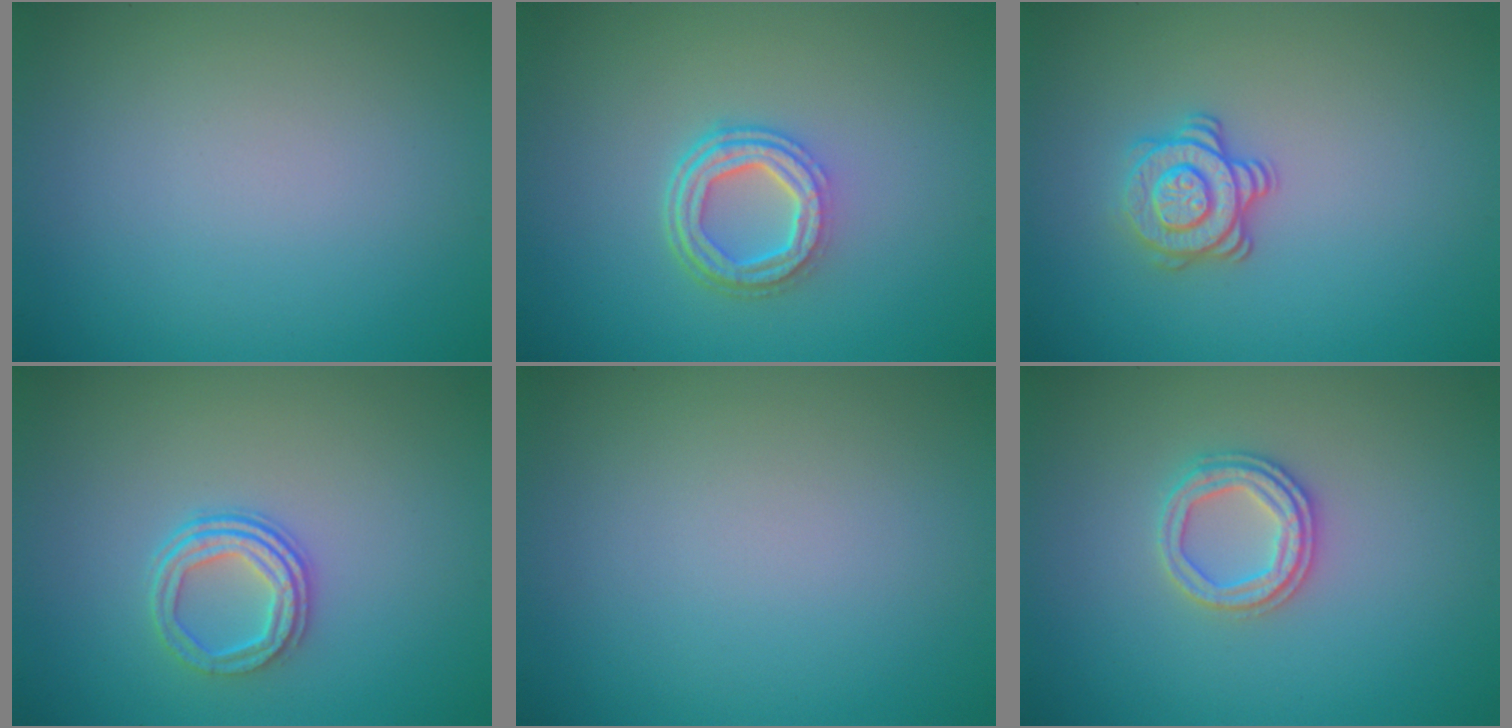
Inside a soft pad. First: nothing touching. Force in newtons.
{"total": 4.3, "press": 3.1, "slide": 2.9}
{"total": 3.0, "press": 2.7, "slide": 1.3}
{"total": 3.0, "press": 2.3, "slide": 1.9}
{"total": 0.0}
{"total": 2.5, "press": 2.4, "slide": 0.6}